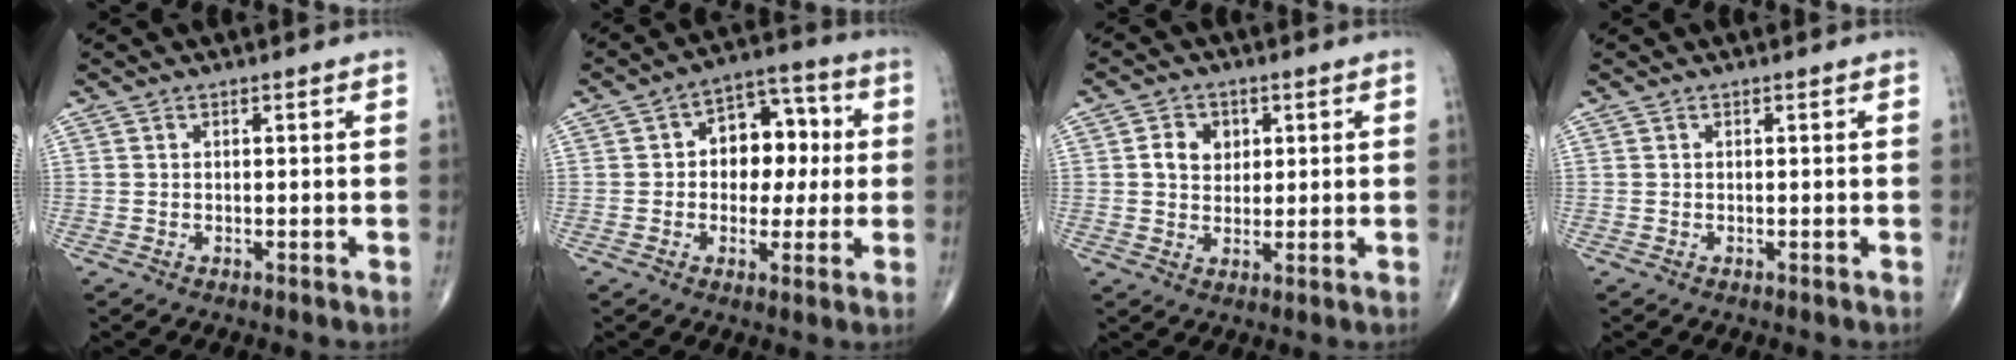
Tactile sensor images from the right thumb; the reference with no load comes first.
{"total": 11.5, "force": [1.0, 7.9, 8.2], "torque": [-0.070, 0.028, 0.008]}
{"total": 5.2, "force": [1.3, 4.2, 2.6], "torque": [-0.021, -0.002, 0.020]}
{"total": 0.0}